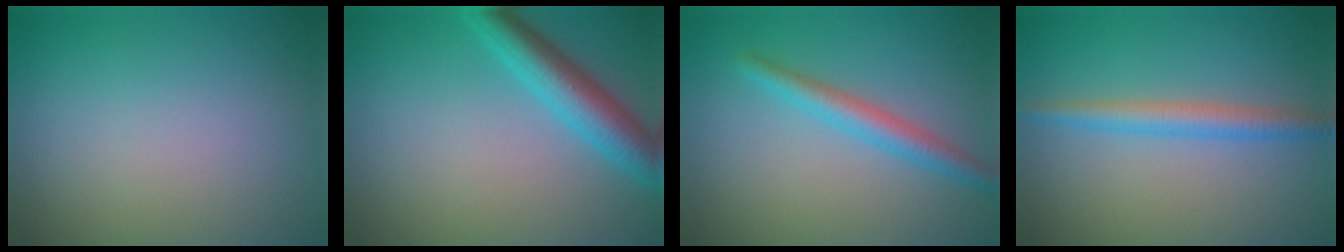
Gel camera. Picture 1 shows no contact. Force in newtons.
{"total": 4.8, "press": 4.8, "slide": 0.1}
{"total": 2.7, "press": 2.7, "slide": 0.1}
{"total": 2.5, "press": 2.5, "slide": 0.1}